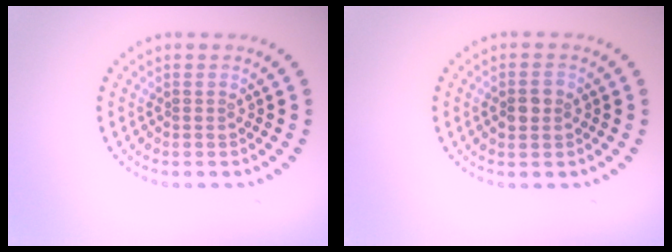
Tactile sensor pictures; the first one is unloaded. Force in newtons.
{"total": 2.4, "press": 2.4, "slide": 0.1}